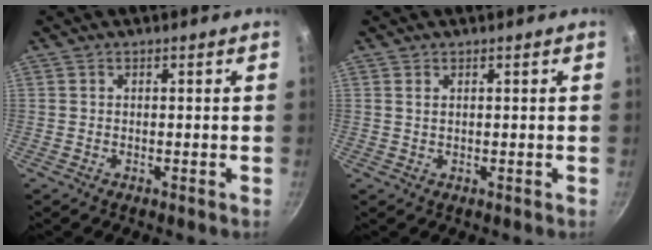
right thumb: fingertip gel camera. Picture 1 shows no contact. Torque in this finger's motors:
{"motor_torque": [-0.13, 0.14, 0.14, 0.46, 0.06]}